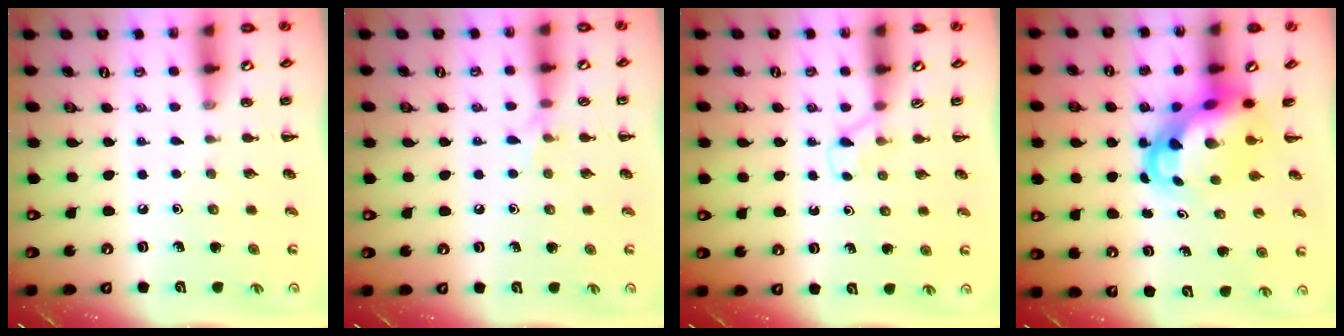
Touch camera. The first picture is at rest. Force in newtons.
{"total": 5.1, "press": 5.0, "slide": 1.1}
{"total": 2.9, "press": 2.7, "slide": 1.0}
{"total": 5.4, "press": 5.2, "slide": 1.4}